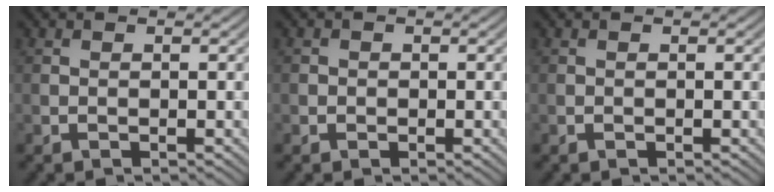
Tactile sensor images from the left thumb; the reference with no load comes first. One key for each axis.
{"total": 0.9, "fx": -0.1, "fy": 0.9, "fz": 0.1, "tx": 0.002, "ty": -0.004, "tz": -0.006}
{"total": 0.0}